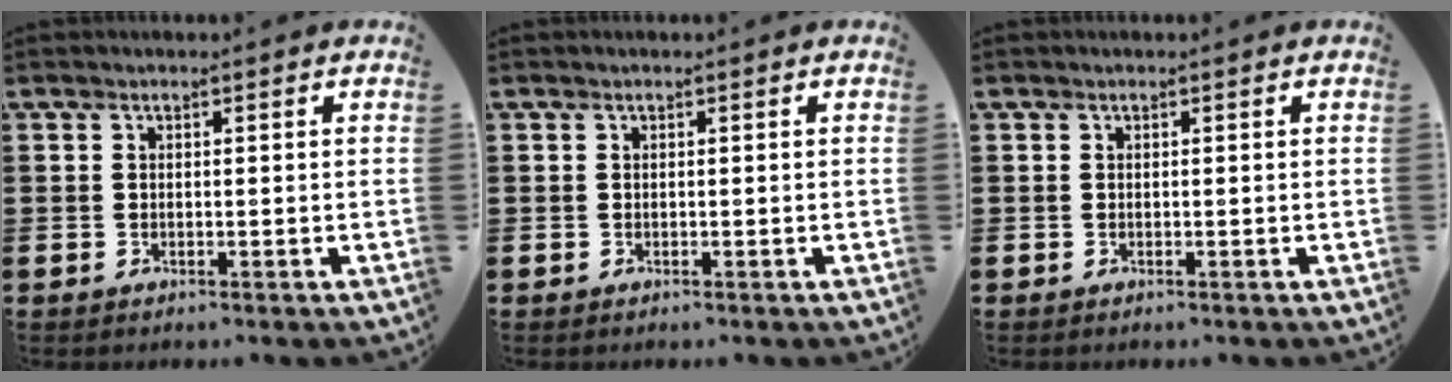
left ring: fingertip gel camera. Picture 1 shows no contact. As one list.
[{"total": 0.0}, {"total": 0.0}]